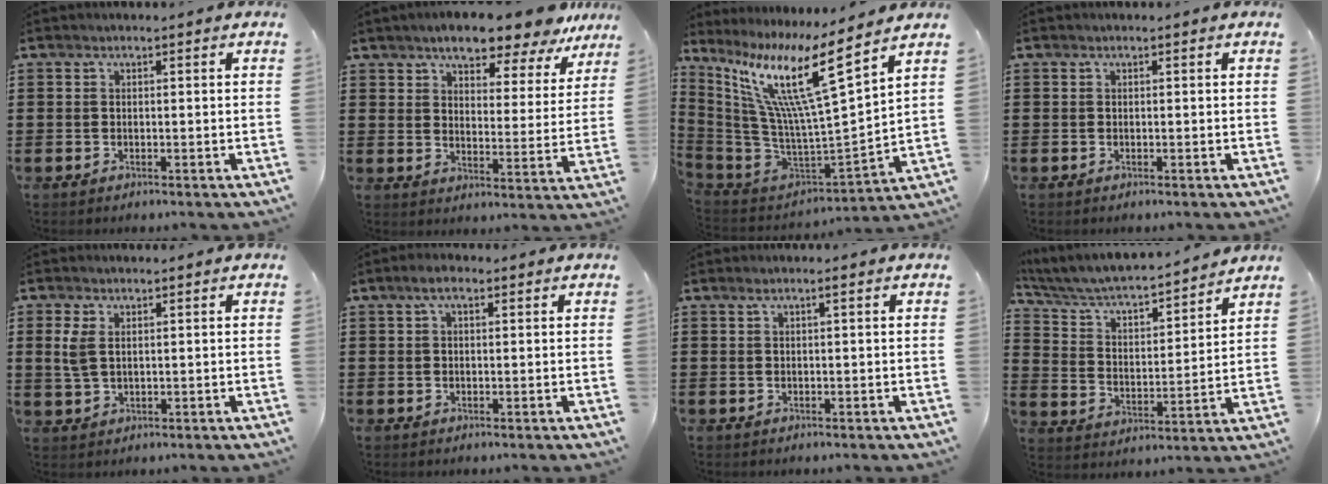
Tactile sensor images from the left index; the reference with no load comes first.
{"total": 7.5, "force": [6.9, 1.1, 2.9], "torque": [-0.067, -0.033, 0.119]}
{"total": 14.2, "force": [8.2, 0.4, 11.5], "torque": [-0.260, -0.063, 0.122]}
{"total": 0.0}
{"total": 3.3, "force": [0.9, 1.9, 2.6], "torque": [-0.072, 0.002, 0.010]}
{"total": 2.5, "force": [0.9, 1.1, 2.0], "torque": [-0.043, 0.009, 0.015]}
{"total": 0.9, "force": [0.4, 0.0, 0.9], "torque": [-0.016, 0.000, 0.006]}
{"total": 4.8, "force": [4.5, 0.8, 1.7], "torque": [-0.056, -0.037, 0.067]}